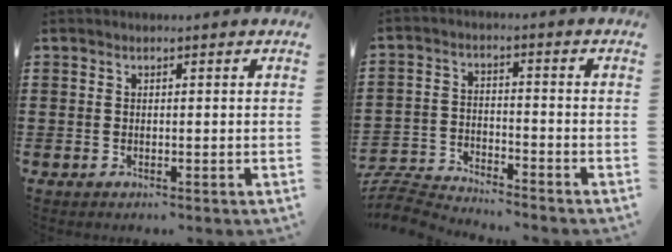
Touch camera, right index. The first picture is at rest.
{"total": 5.2, "force": [-5.2, 0.4, 0.4], "torque": [-0.029, -0.001, -0.111]}